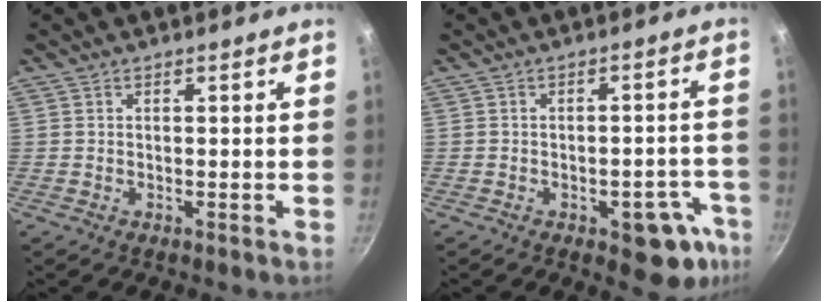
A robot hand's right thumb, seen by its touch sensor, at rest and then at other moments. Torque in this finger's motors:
{"motor_torque": [1.26, 0.81, 0.69, -0.44, 0.15]}